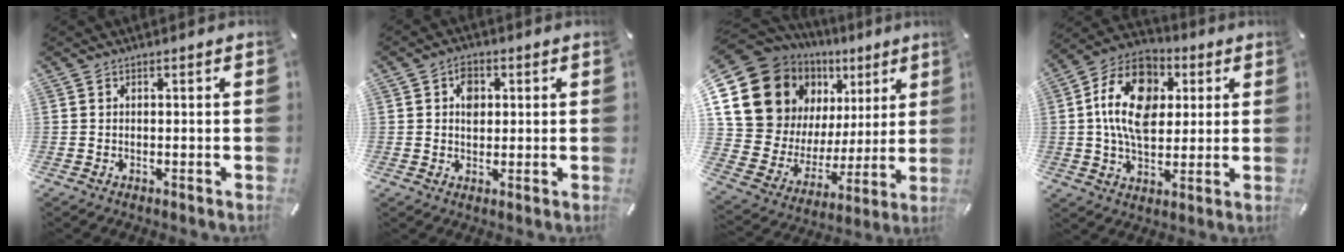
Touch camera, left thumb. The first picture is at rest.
{"total": 4.4, "force": [0.9, 3.4, 2.6], "torque": [-0.032, 0.000, 0.010]}
{"total": 20.7, "force": [10.3, 15.4, 9.2], "torque": [-0.165, -0.071, 0.206]}
{"total": 17.1, "force": [3.0, 11.9, 11.9], "torque": [-0.230, 0.008, 0.051]}